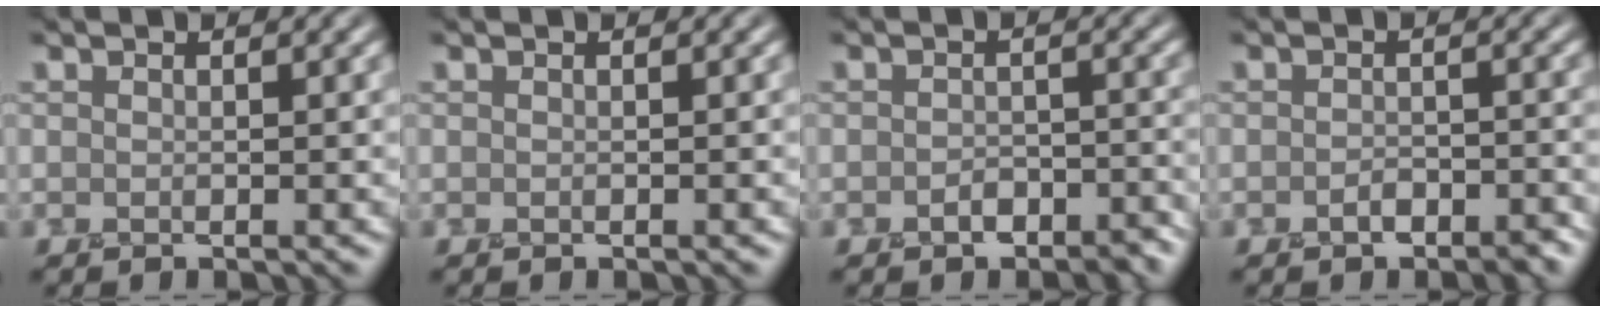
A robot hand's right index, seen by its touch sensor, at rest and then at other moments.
{"total": 0.0}
{"total": 2.5, "force": [-1.8, 1.4, 1.1], "torque": [-0.013, 0.009, -0.029]}
{"total": 2.1, "force": [-1.5, 1.0, 1.0], "torque": [-0.012, 0.009, -0.025]}